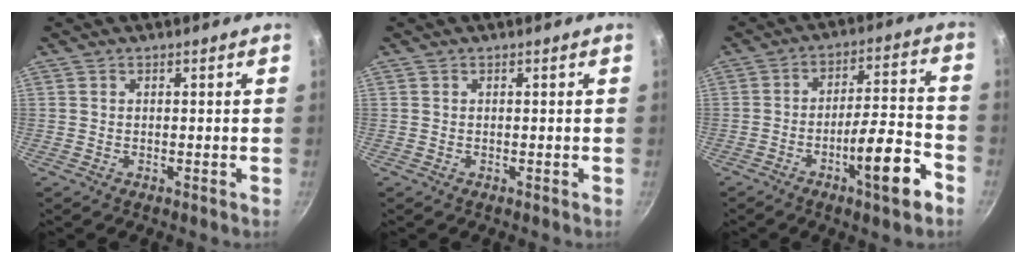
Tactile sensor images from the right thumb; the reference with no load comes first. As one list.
[{"total": 0.0}, {"total": 12.4, "force": [-6.1, 2.7, 10.4], "torque": [-0.143, 0.047, -0.091]}]